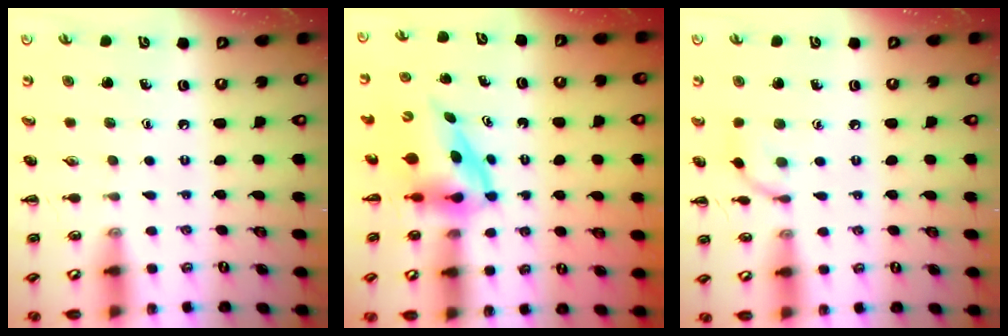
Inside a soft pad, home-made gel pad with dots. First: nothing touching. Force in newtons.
{"total": 3.7, "press": 3.7, "slide": 0.6}
{"total": 6.7, "press": 6.7, "slide": 0.7}